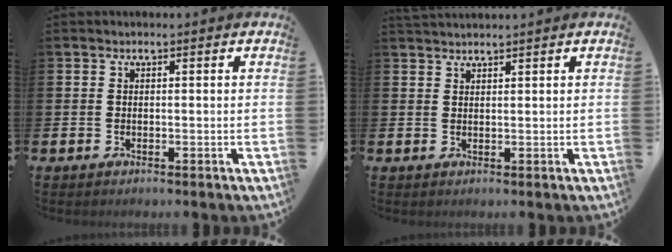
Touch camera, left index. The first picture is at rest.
{"total": 1.4, "force": [1.4, 0.0, 0.0], "torque": [-0.001, -0.004, 0.026]}